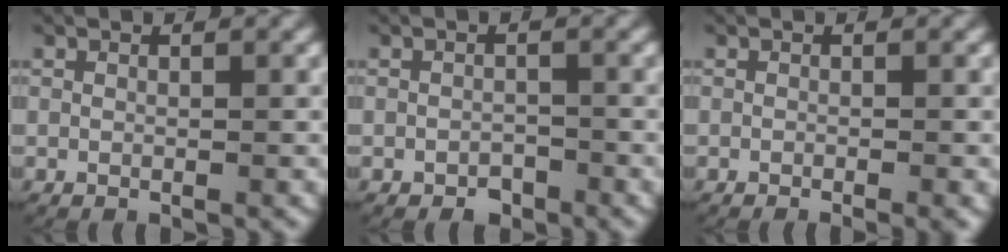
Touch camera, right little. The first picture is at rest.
{"total": 1.6, "force": [-1.3, 0.8, 0.0], "torque": [0.006, -0.002, -0.024]}
{"total": 1.2, "force": [-0.8, 0.1, 0.9], "torque": [-0.009, -0.001, -0.011]}